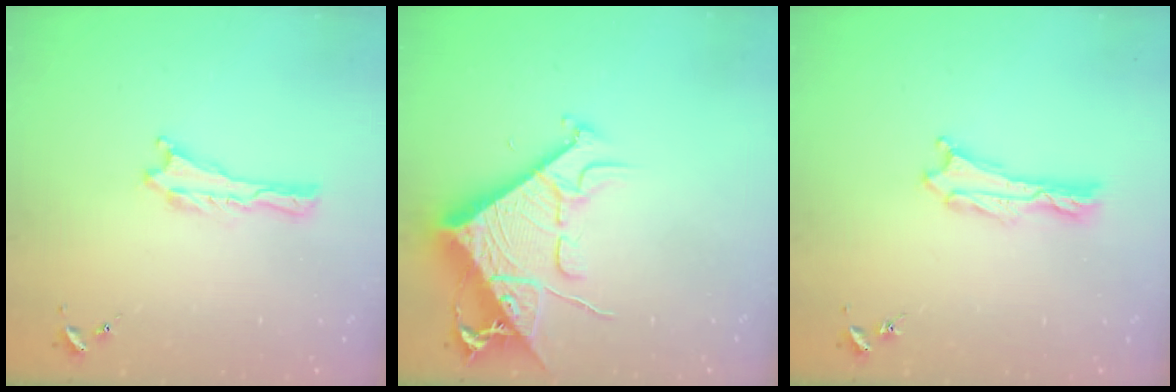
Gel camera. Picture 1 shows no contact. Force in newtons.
{"total": 12.9, "press": 12.8, "slide": 1.4}
{"total": 0.7, "press": 0.6, "slide": 0.2}